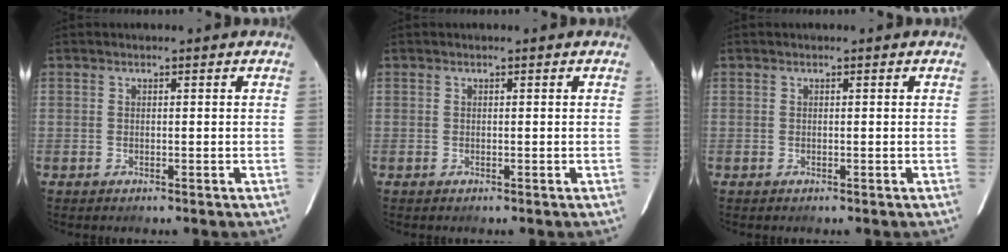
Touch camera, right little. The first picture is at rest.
{"total": 0.0}
{"total": 0.0}